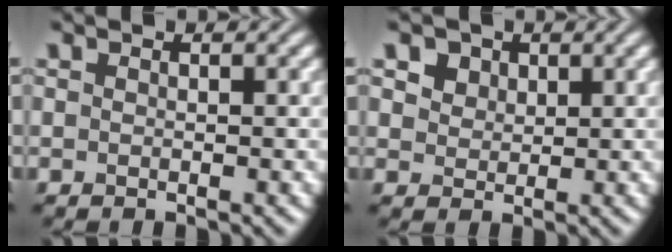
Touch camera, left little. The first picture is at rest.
{"total": 5.2, "force": [3.1, 3.5, 2.3], "torque": [-0.063, 0.008, 0.046]}